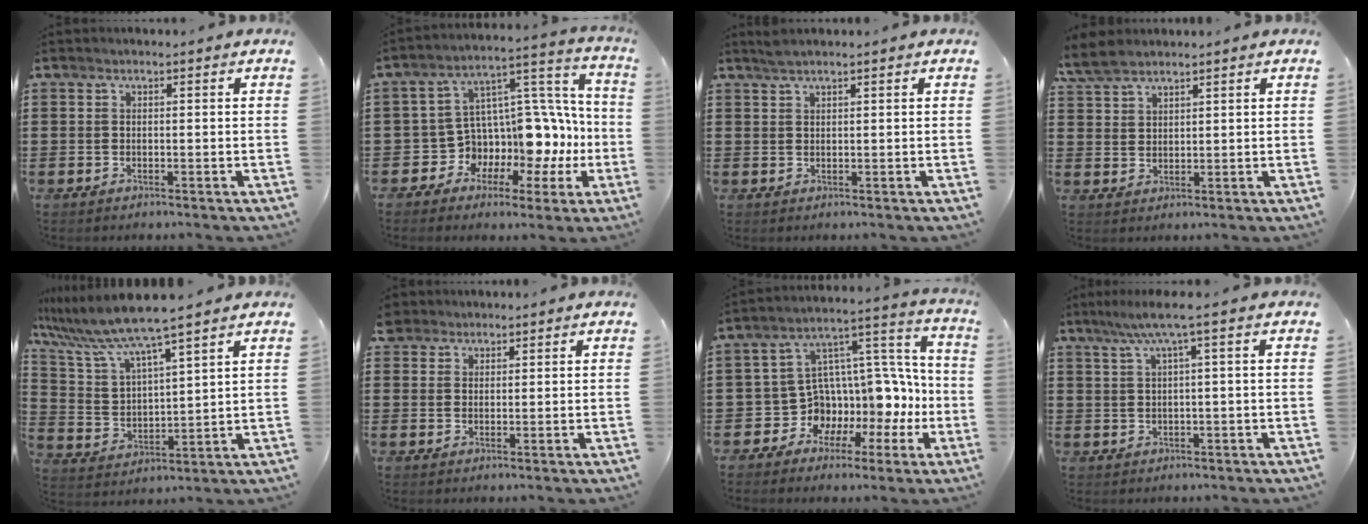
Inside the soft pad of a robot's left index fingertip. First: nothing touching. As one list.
[{"total": 8.4, "force": [-1.1, 7.3, 4.1], "torque": [-0.081, -0.038, -0.012]}, {"total": 1.5, "force": [1.3, 0.0, 0.8], "torque": [-0.016, 0.001, 0.023]}, {"total": 4.3, "force": [3.5, 1.8, 1.8], "torque": [-0.048, 0.001, 0.066]}, {"total": 8.0, "force": [7.1, 0.1, 3.7], "torque": [-0.105, -0.040, 0.119]}, {"total": 2.4, "force": [2.0, 1.5, 0.1], "torque": [-0.011, 0.010, 0.038]}, {"total": 7.9, "force": [-1.5, 7.0, 3.3], "torque": [-0.068, -0.040, -0.022]}, {"total": 3.7, "force": [1.1, -0.3, 3.6], "torque": [-0.071, -0.001, 0.013]}]